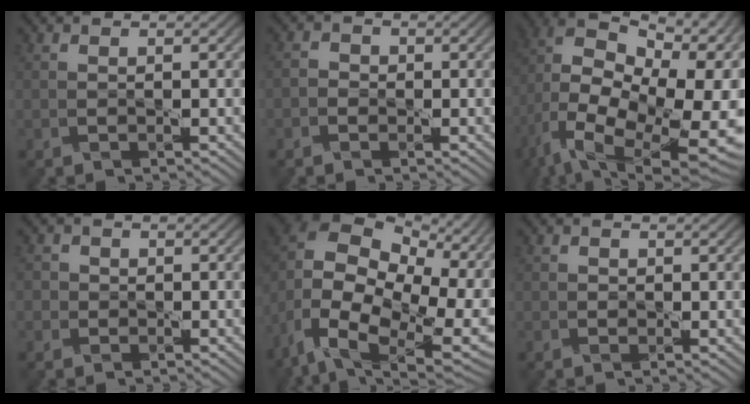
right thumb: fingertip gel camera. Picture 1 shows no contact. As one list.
[{"total": 1.2, "force": [-0.8, 1.0, 0.1], "torque": [0.002, 0.007, -0.024]}, {"total": 19.6, "force": [-3.6, 12.0, 15.1], "torque": [-0.280, 0.004, -0.049]}, {"total": 1.7, "force": [0.0, 1.7, 0.0], "torque": [0.007, 0.004, -0.012]}, {"total": 19.6, "force": [-2.9, 14.7, 12.7], "torque": [-0.264, 0.016, -0.046]}, {"total": 0.5, "force": [0.1, 0.5, 0.2], "torque": [-0.001, -0.003, -0.003]}]